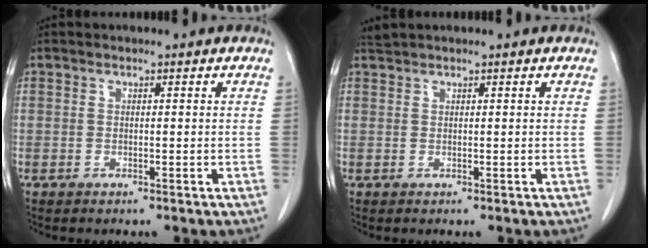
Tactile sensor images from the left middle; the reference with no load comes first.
{"total": 0.9, "force": [0.9, -0.3, -0.1], "torque": [-0.006, 0.007, 0.024]}